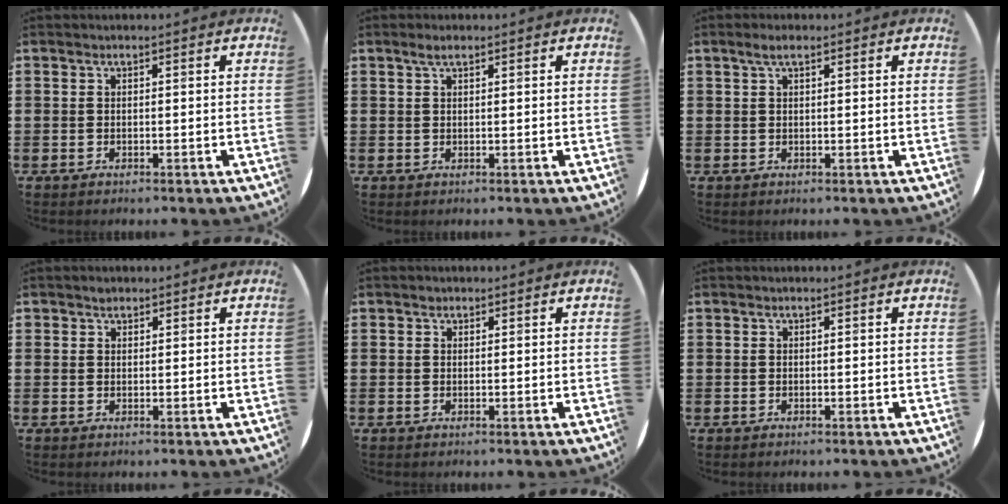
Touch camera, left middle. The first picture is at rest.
{"total": 1.5, "force": [1.0, 0.4, 1.0], "torque": [-0.019, 0.005, 0.018]}
{"total": 1.7, "force": [1.1, 0.4, 1.2], "torque": [-0.025, 0.006, 0.018]}
{"total": 1.1, "force": [0.9, 0.6, 0.1], "torque": [0.006, 0.000, 0.016]}
{"total": 0.5, "force": [0.4, 0.4, 0.0], "torque": [0.007, 0.001, 0.005]}
{"total": 0.0}